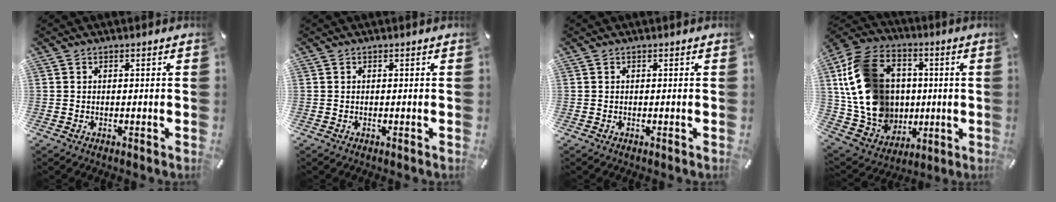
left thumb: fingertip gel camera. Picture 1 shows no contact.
{"total": 0.0}
{"total": 0.0}
{"total": 20.3, "force": [1.7, 17.3, 10.5], "torque": [-0.211, -0.006, 0.045]}